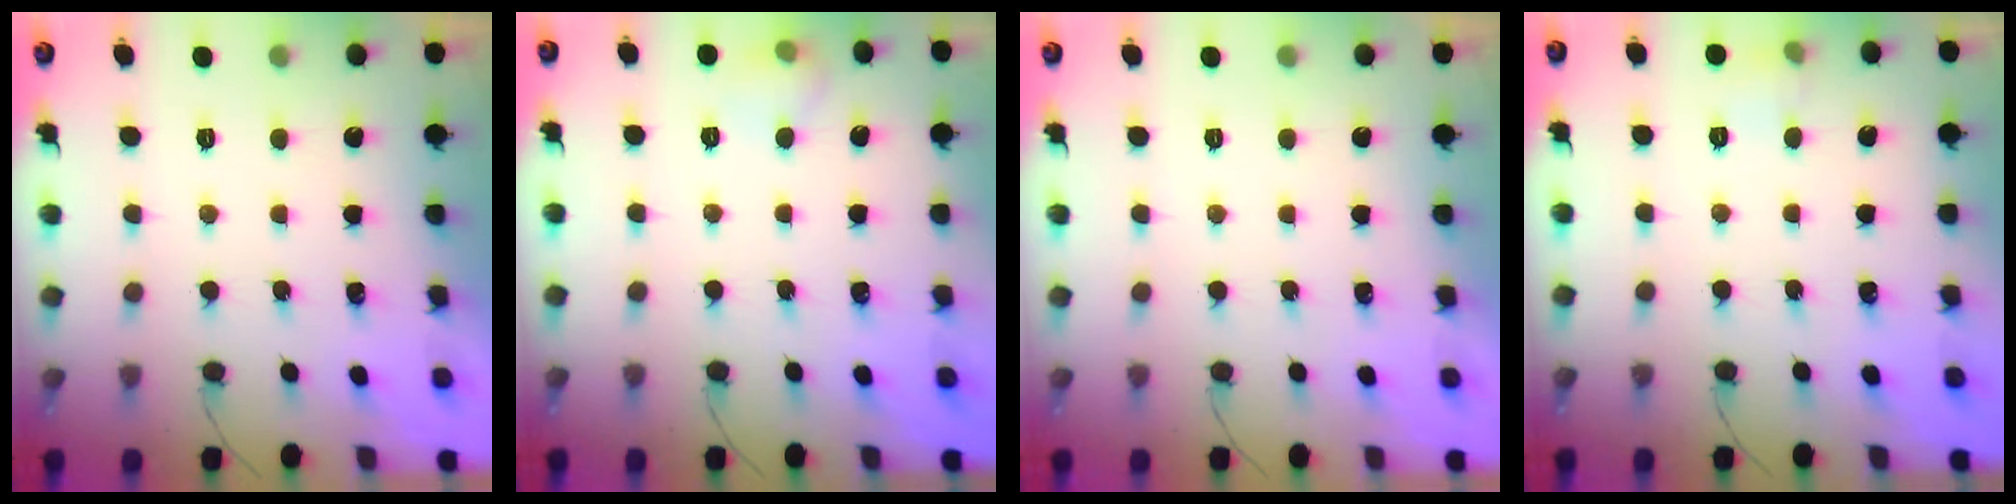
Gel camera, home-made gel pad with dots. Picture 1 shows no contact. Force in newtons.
{"total": 5.0, "press": 4.7, "slide": 1.9}
{"total": 0.0}
{"total": 4.8, "press": 4.6, "slide": 1.5}